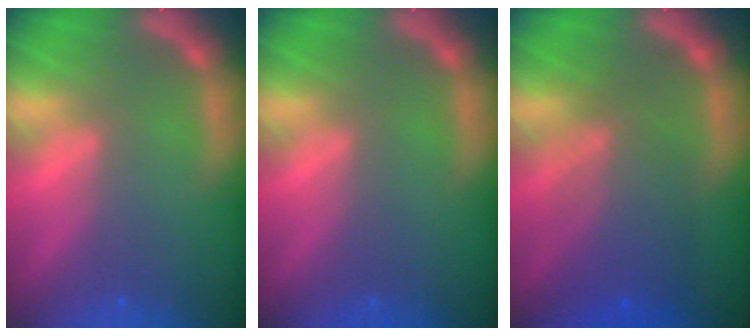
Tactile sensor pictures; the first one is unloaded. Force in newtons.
{"total": 0.0}
{"total": 6.1}